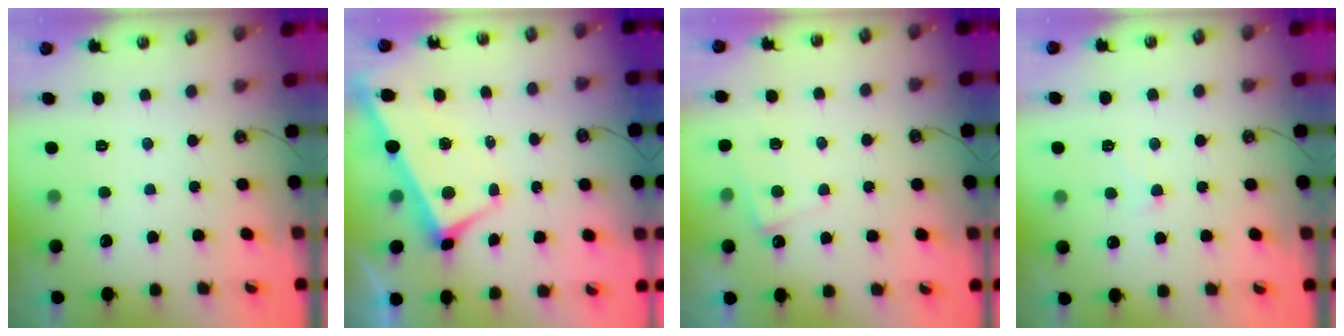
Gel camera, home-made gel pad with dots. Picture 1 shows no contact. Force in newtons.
{"total": 2.7, "press": 2.5, "slide": 0.9}
{"total": 4.7, "press": 4.7, "slide": 0.2}
{"total": 0.8, "press": 0.5, "slide": 0.6}